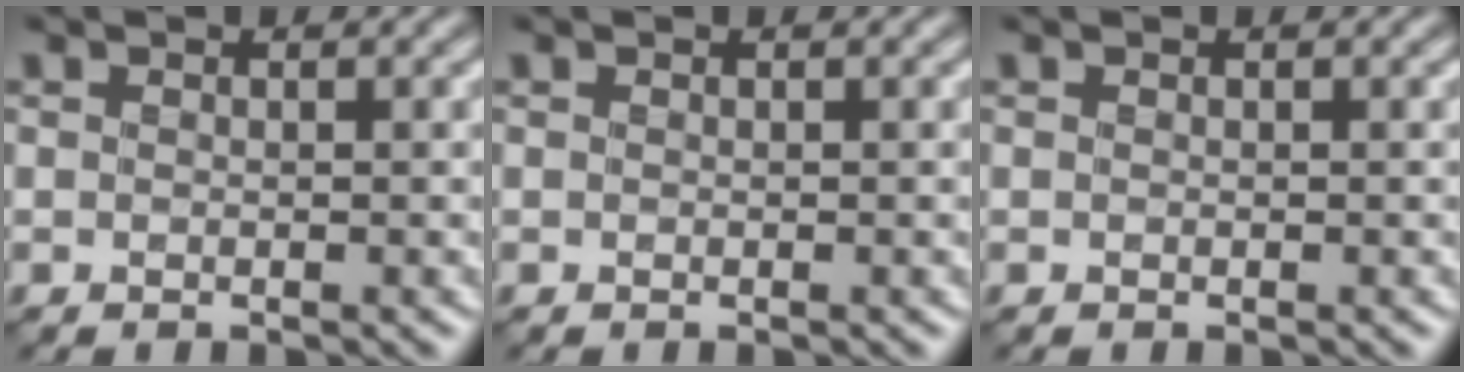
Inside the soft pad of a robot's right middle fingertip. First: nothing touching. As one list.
[{"total": 0.0}, {"total": 0.0}]